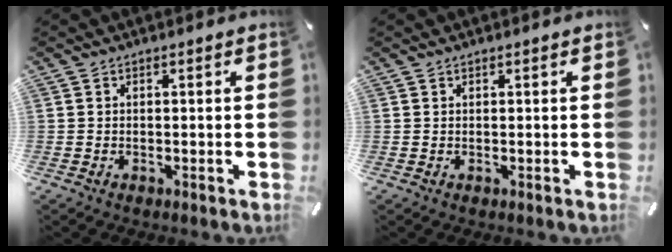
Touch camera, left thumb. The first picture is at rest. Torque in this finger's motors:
{"motor_torque": [0.11, 0.02, 0.12, -0.04, -0.01]}